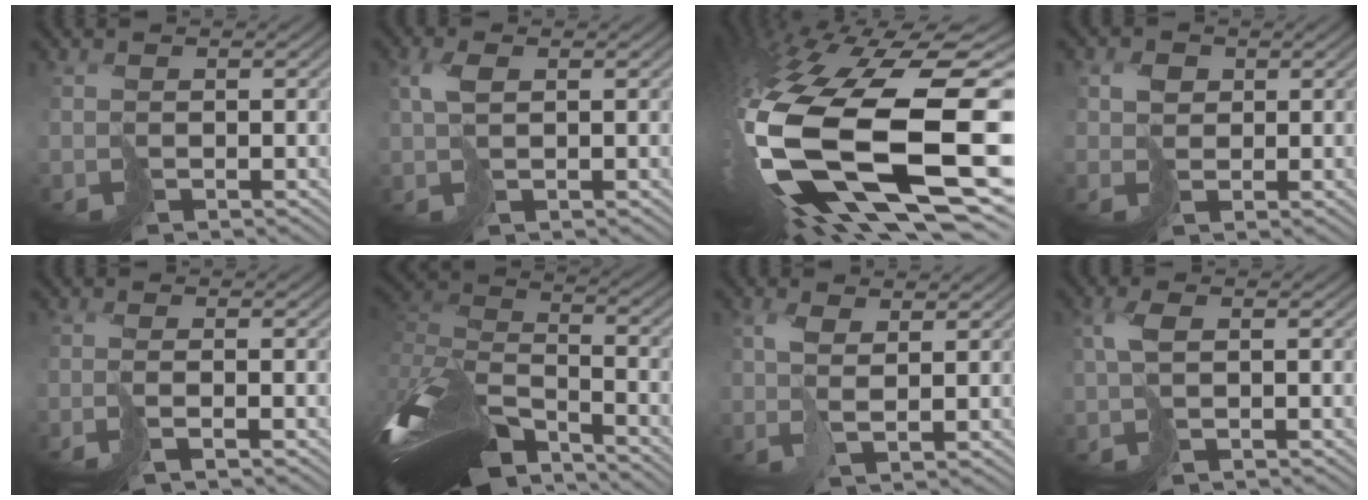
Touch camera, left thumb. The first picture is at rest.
{"total": 2.5, "force": [1.0, 0.9, 2.2], "torque": [-0.049, 0.007, 0.020]}
{"total": 20.4, "force": [-2.9, 11.1, 16.9], "torque": [-0.384, -0.059, -0.033]}
{"total": 2.4, "force": [0.9, 2.0, 0.9], "torque": [-0.019, 0.003, 0.017]}
{"total": 3.2, "force": [-1.5, 0.7, 2.8], "torque": [-0.047, 0.000, -0.042]}
{"total": 13.5, "force": [-7.5, 5.4, 9.9], "torque": [-0.245, 0.005, -0.144]}
{"total": 3.3, "force": [1.4, 1.0, 2.8], "torque": [-0.060, 0.003, 0.029]}
{"total": 2.8, "force": [0.6, 1.0, 2.6], "torque": [-0.059, 0.006, 0.011]}